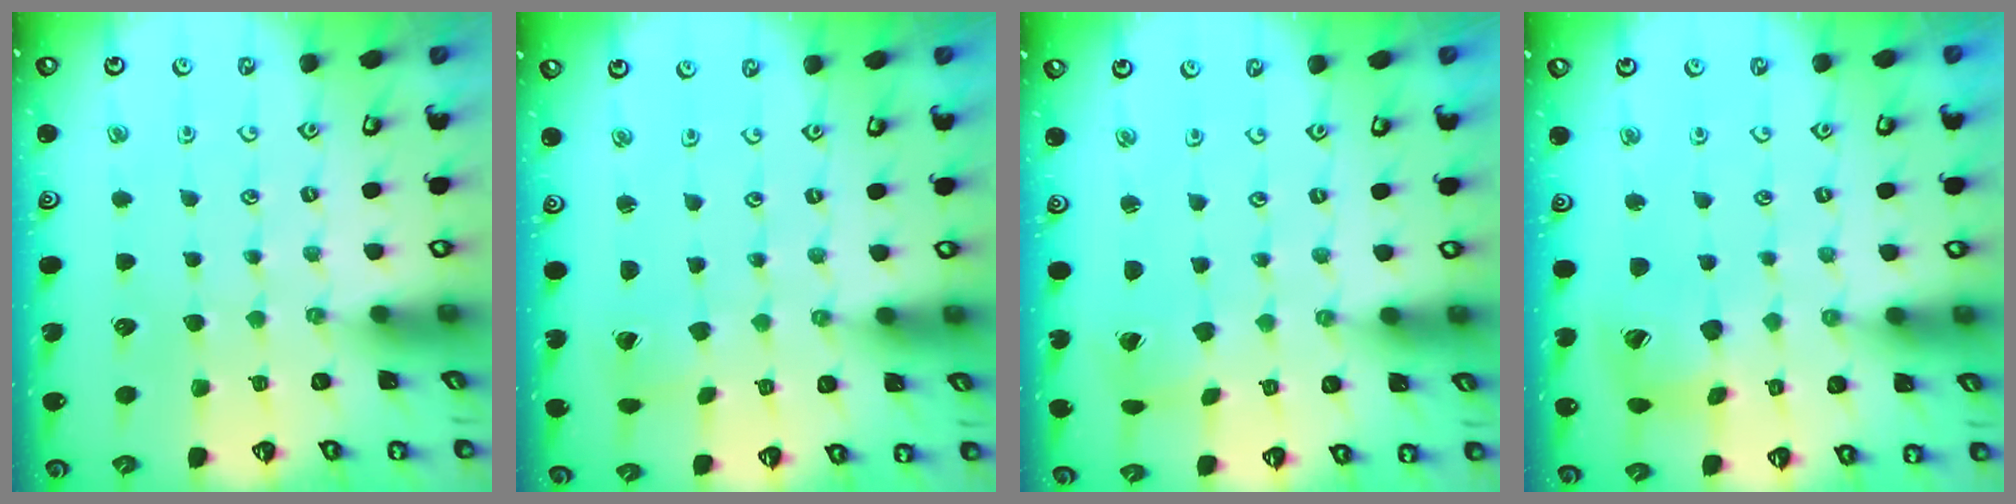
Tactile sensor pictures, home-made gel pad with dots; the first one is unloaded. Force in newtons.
{"total": 1.4, "press": 1.4, "slide": 0.1}
{"total": 1.6, "press": 1.6, "slide": 0.2}
{"total": 12.9, "press": 12.8, "slide": 1.6}